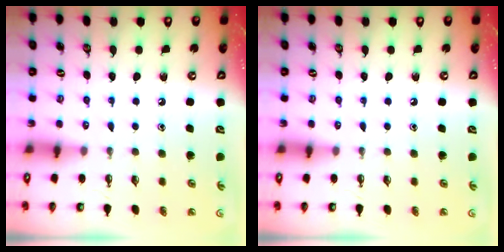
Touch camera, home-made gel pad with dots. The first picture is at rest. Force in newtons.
{"total": 0.0}